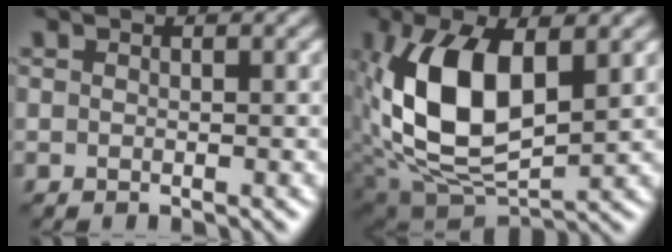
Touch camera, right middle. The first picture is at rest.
{"total": 11.3, "force": [1.4, 5.9, 9.5], "torque": [-0.192, 0.003, 0.022]}